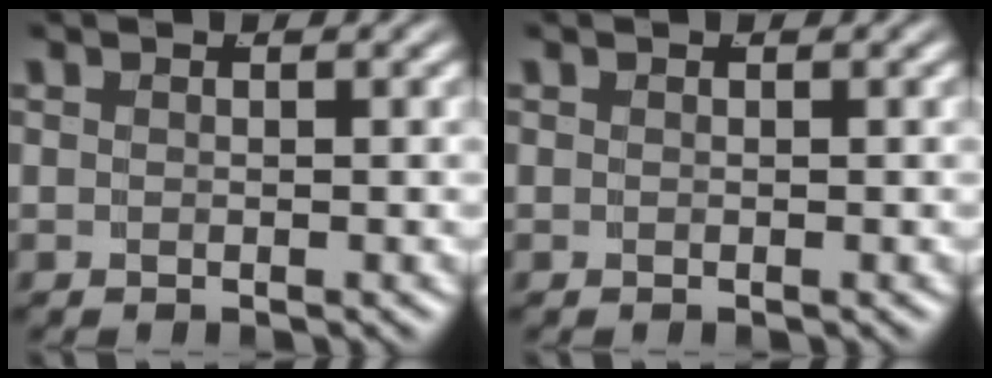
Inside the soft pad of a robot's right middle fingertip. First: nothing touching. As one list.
[{"total": 0.0}]